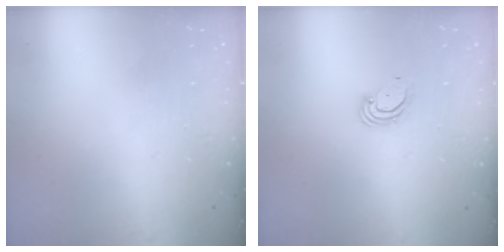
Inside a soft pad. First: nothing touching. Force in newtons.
{"total": 3.6, "press": 3.6, "slide": 0.3}